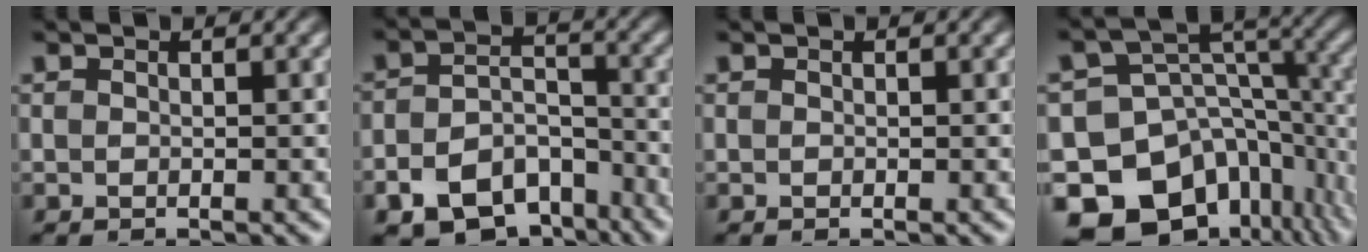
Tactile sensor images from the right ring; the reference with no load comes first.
{"total": 9.6, "force": [-6.5, 6.0, 3.8], "torque": [-0.050, -0.028, -0.098]}
{"total": 0.0}
{"total": 18.0, "force": [-6.3, 14.1, 9.4], "torque": [-0.177, -0.071, -0.092]}